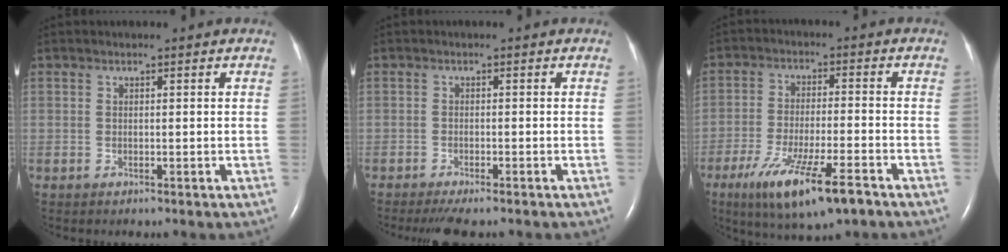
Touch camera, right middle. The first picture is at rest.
{"total": 5.3, "force": [-4.4, 0.9, 2.9], "torque": [-0.040, -0.012, -0.064]}
{"total": 12.6, "force": [-7.6, 2.0, 9.9], "torque": [-0.184, -0.029, -0.121]}